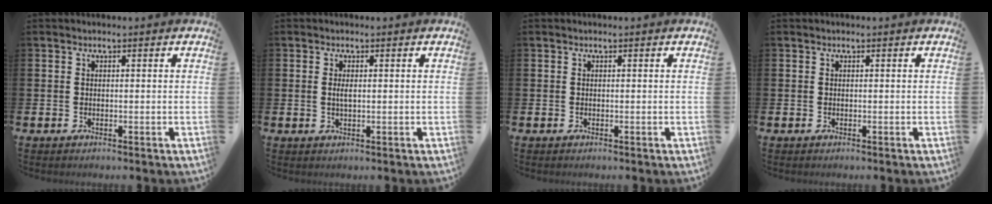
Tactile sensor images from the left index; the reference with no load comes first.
{"total": 1.4, "force": [0.3, 0.5, 1.3], "torque": [-0.025, 0.004, 0.002]}
{"total": 0.0}
{"total": 0.0}